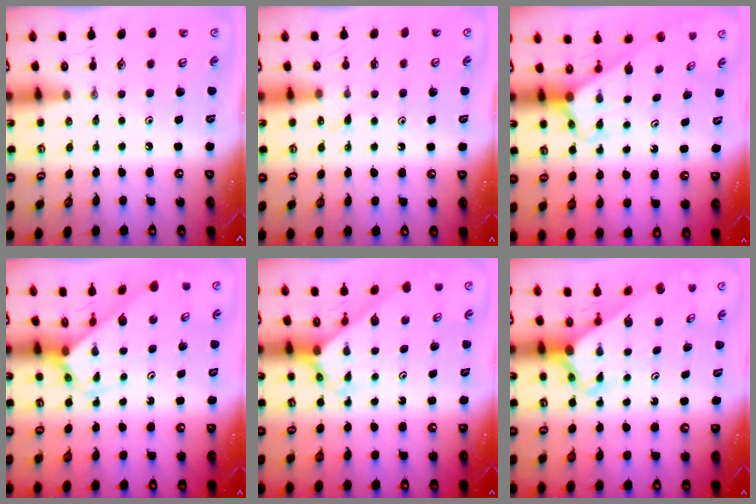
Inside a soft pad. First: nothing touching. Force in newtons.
{"total": 8.5, "press": 8.5, "slide": 0.5}
{"total": 2.4, "press": 2.4, "slide": 0.1}
{"total": 2.8, "press": 2.8, "slide": 0.1}
{"total": 2.7, "press": 2.7, "slide": 0.2}
{"total": 3.2, "press": 3.1, "slide": 0.2}